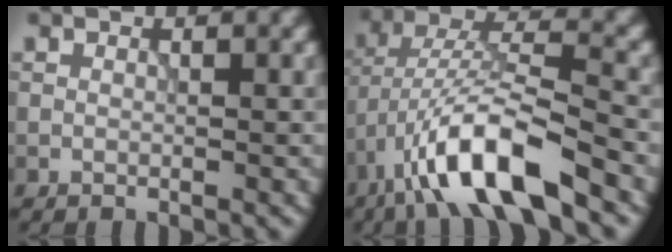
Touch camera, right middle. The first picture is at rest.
{"total": 9.7, "force": [-5.4, 2.5, 7.7], "torque": [-0.135, 0.014, -0.100]}